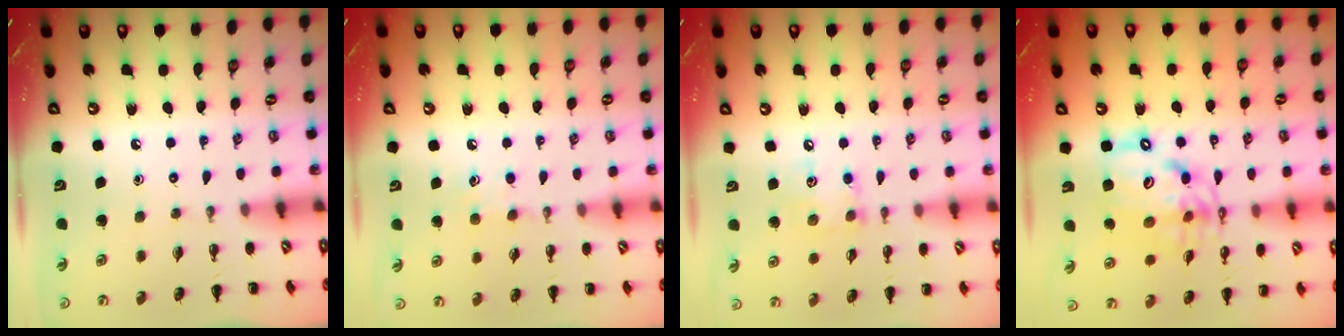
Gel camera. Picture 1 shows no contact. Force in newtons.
{"total": 4.6, "press": 4.4, "slide": 1.5}
{"total": 7.5, "press": 7.4, "slide": 0.9}
{"total": 14.2, "press": 13.8, "slide": 3.4}